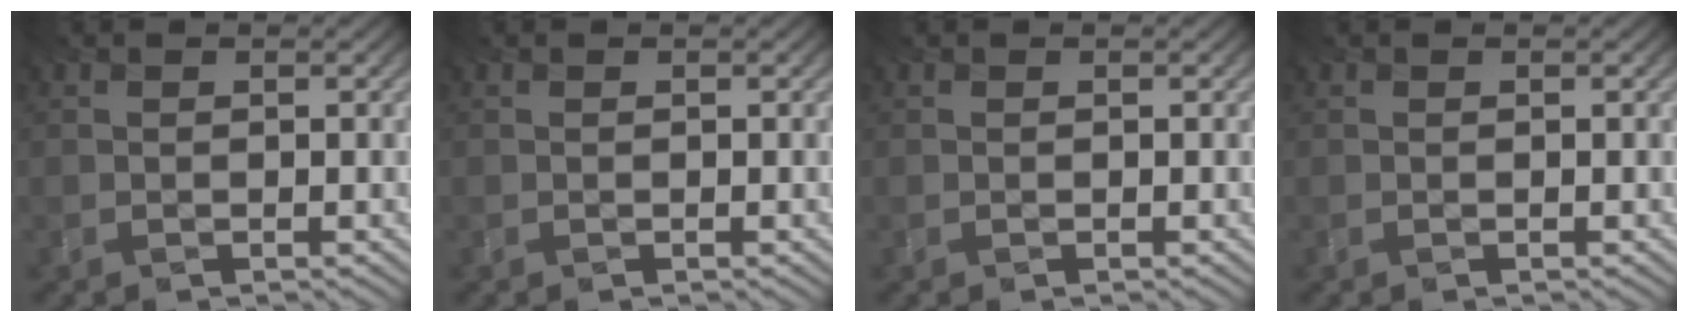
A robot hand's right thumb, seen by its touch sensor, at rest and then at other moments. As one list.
[{"total": 0.0}, {"total": 0.0}, {"total": 0.0}]